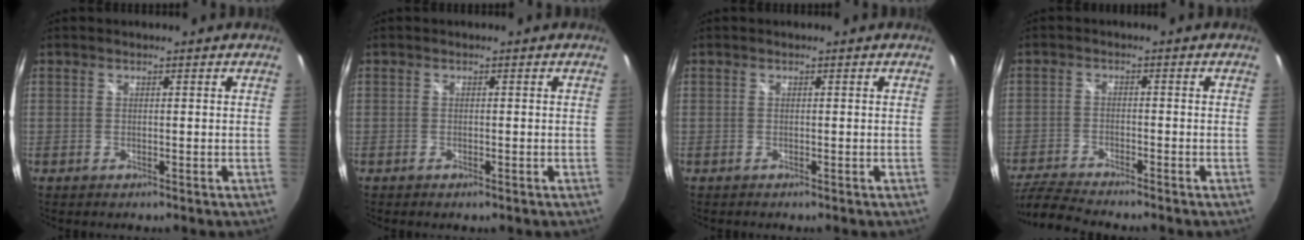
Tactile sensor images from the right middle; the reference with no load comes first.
{"total": 0.0}
{"total": 0.0}
{"total": 7.2, "force": [-6.7, -0.1, 2.5], "torque": [-0.075, -0.020, -0.127]}